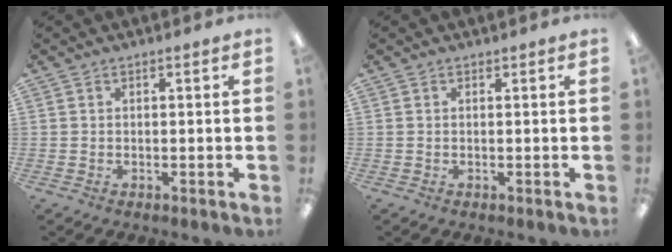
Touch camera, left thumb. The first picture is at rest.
{"total": 0.0}